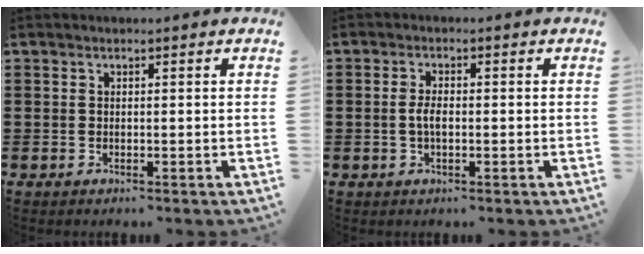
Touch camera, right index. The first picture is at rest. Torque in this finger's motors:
{"motor_torque": [1.04, 0.29, 0.13, 0.09]}